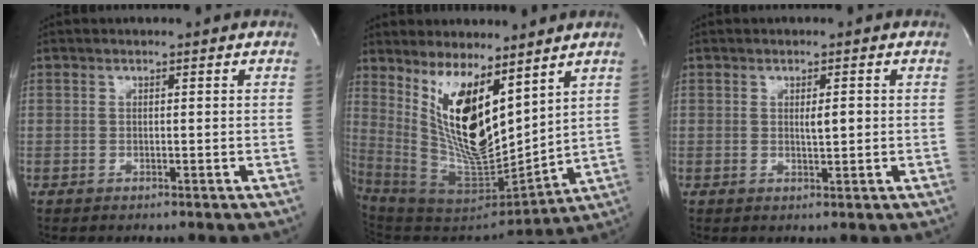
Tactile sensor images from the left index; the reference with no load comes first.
{"total": 15.1, "force": [7.7, 4.5, 12.2], "torque": [-0.231, -0.019, 0.156]}
{"total": 2.0, "force": [0.0, 0.5, 1.9], "torque": [-0.033, -0.005, 0.002]}